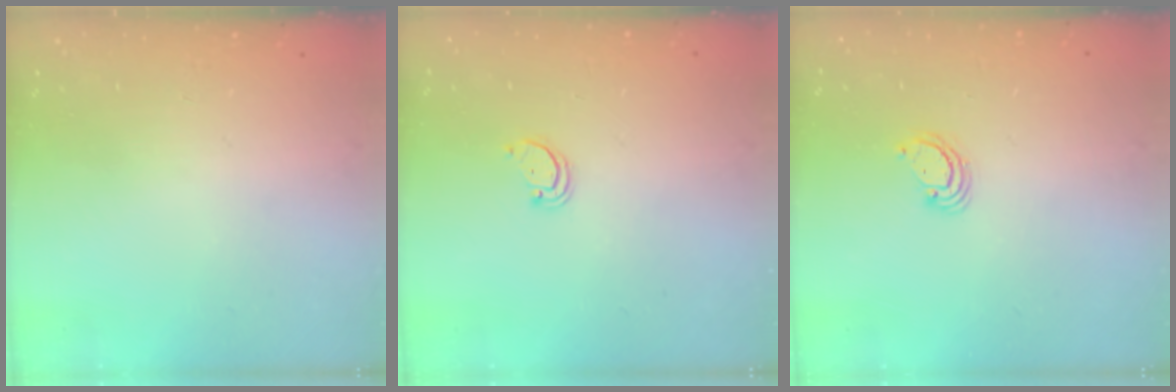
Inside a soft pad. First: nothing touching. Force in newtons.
{"total": 1.6, "press": 1.6, "slide": 0.1}
{"total": 2.7, "press": 2.7, "slide": 0.2}